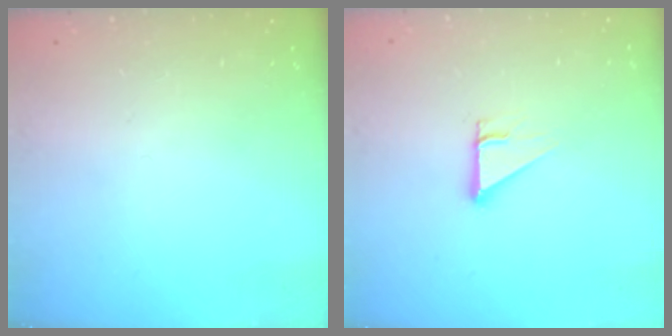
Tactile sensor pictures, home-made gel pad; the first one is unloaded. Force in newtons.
{"total": 2.7, "press": 2.7, "slide": 0.1}